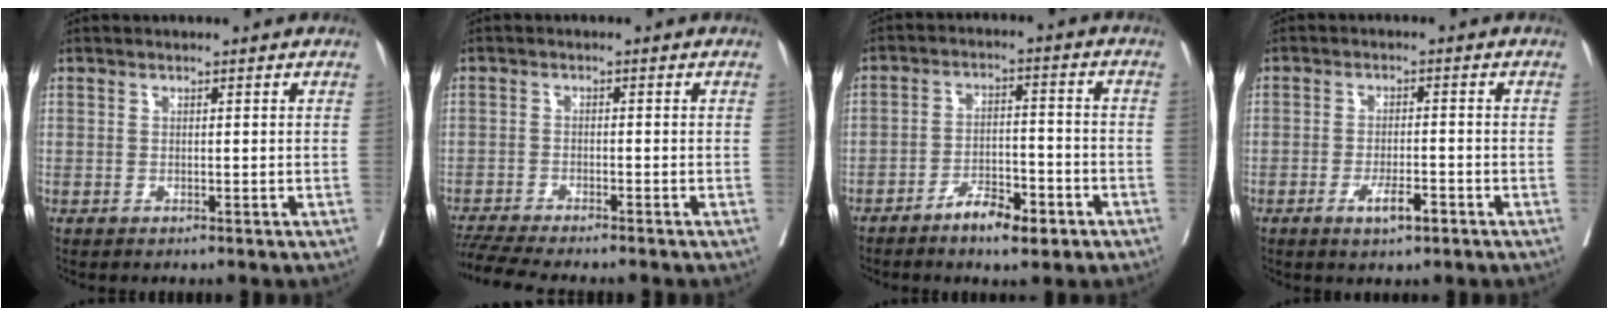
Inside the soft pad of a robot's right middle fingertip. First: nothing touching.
{"total": 9.0, "force": [-8.0, 0.3, 4.1], "torque": [-0.061, -0.013, -0.128]}
{"total": 7.4, "force": [-4.8, 2.6, 5.1], "torque": [-0.085, 0.013, -0.073]}
{"total": 4.2, "force": [-2.2, 0.9, 3.4], "torque": [-0.058, -0.001, -0.036]}